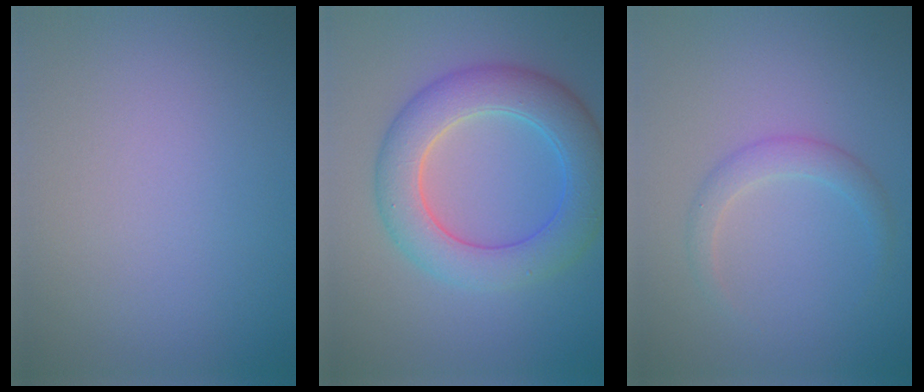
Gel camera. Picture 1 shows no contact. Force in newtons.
{"total": 6.9, "press": 6.9, "slide": 0.2}
{"total": 1.9, "press": 1.9, "slide": 0.1}